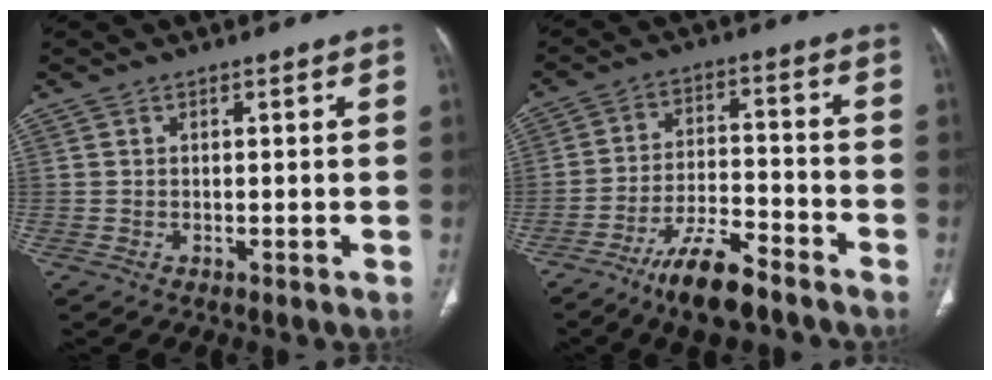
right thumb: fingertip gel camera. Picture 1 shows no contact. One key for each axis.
{"total": 11.1, "fx": -8.1, "fy": 3.2, "fz": 6.8, "tx": -0.121, "ty": 0.050, "tz": -0.144}